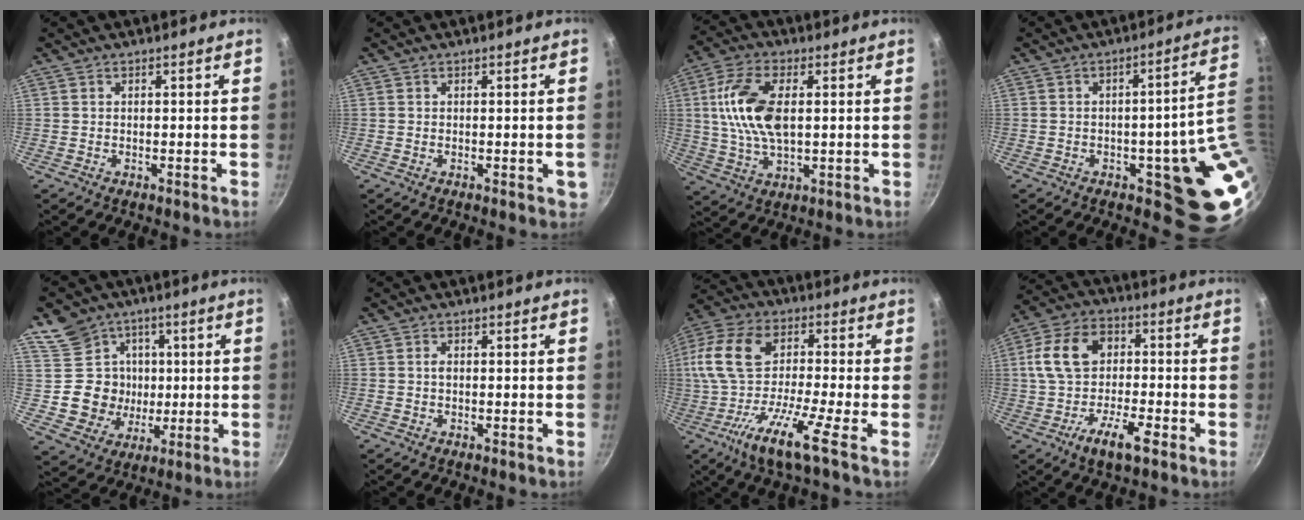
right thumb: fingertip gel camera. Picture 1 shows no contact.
{"total": 1.6, "force": [-0.3, 0.6, 1.5], "torque": [-0.011, 0.000, -0.005]}
{"total": 12.8, "force": [1.9, 6.6, 10.8], "torque": [-0.210, 0.006, 0.034]}
{"total": 13.7, "force": [0.0, 4.7, 12.9], "torque": [-0.105, -0.007, 0.007]}
{"total": 12.5, "force": [2.3, 11.8, 3.6], "torque": [-0.029, -0.008, 0.042]}
{"total": 0.6, "force": [0.0, 0.4, 0.5], "torque": [-0.010, 0.001, 0.001]}
{"total": 16.0, "force": [-5.2, 4.5, 14.4], "torque": [-0.300, 0.018, -0.134]}
{"total": 12.5, "force": [-3.6, 7.1, 9.7], "torque": [-0.168, 0.033, -0.084]}